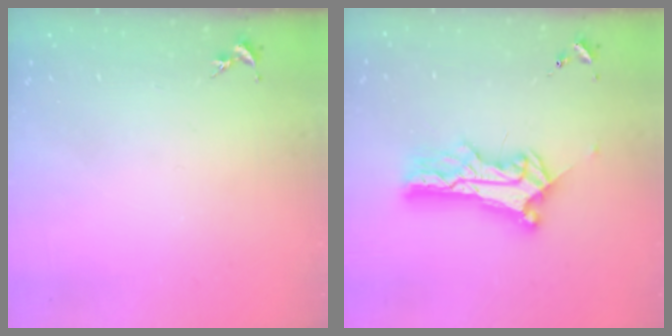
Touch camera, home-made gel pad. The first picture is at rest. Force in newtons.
{"total": 10.5, "press": 10.5, "slide": 0.8}